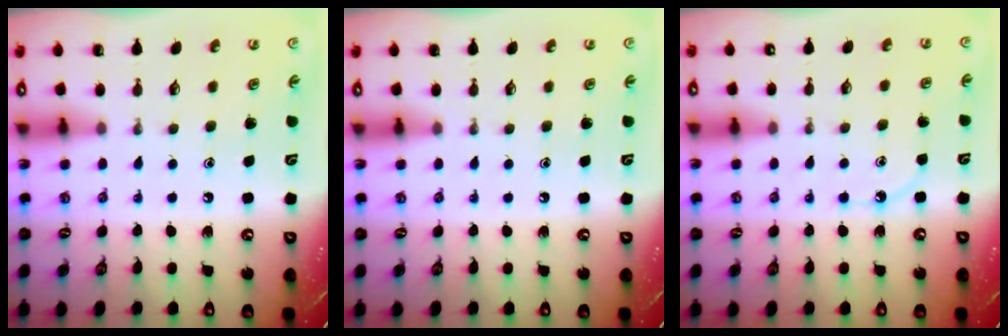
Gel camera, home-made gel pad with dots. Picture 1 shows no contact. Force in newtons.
{"total": 0.0}
{"total": 5.3, "press": 5.2, "slide": 0.5}